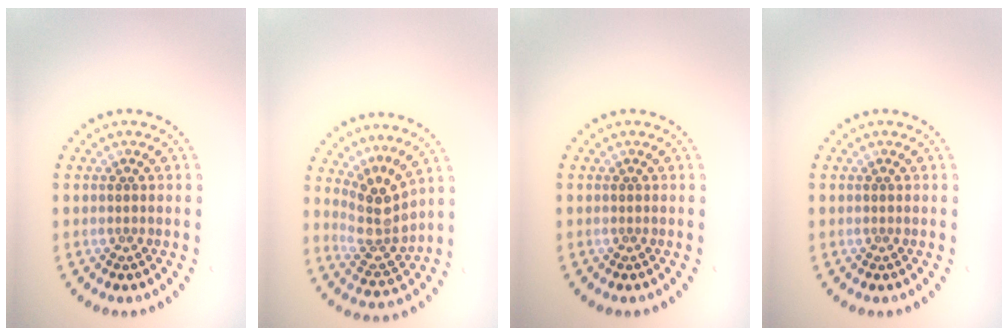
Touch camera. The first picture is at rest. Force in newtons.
{"total": 3.7, "press": 2.7, "slide": 2.5}
{"total": 0.0}
{"total": 0.0}